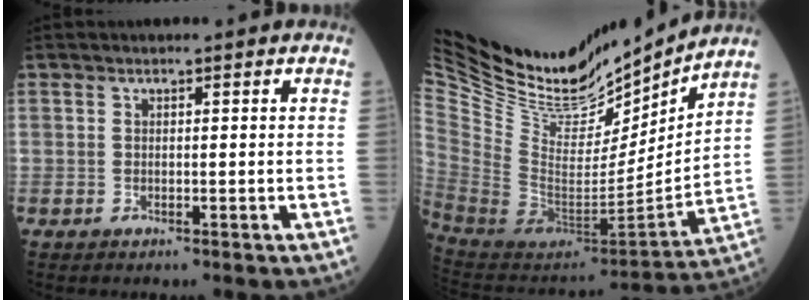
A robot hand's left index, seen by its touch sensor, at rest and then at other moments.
{"total": 27.8, "force": [24.5, 7.6, 10.7], "torque": [-0.228, -0.044, 0.413]}